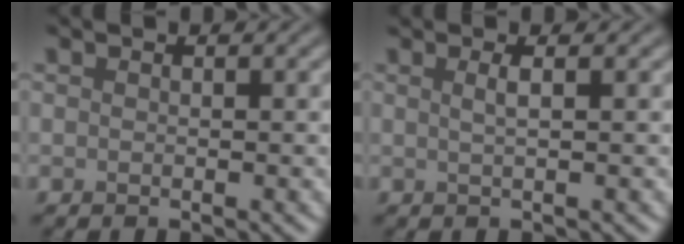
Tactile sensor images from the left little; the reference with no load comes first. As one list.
[{"total": 1.7, "force": [0.5, 0.6, 1.5], "torque": [-0.021, 0.005, 0.001]}]